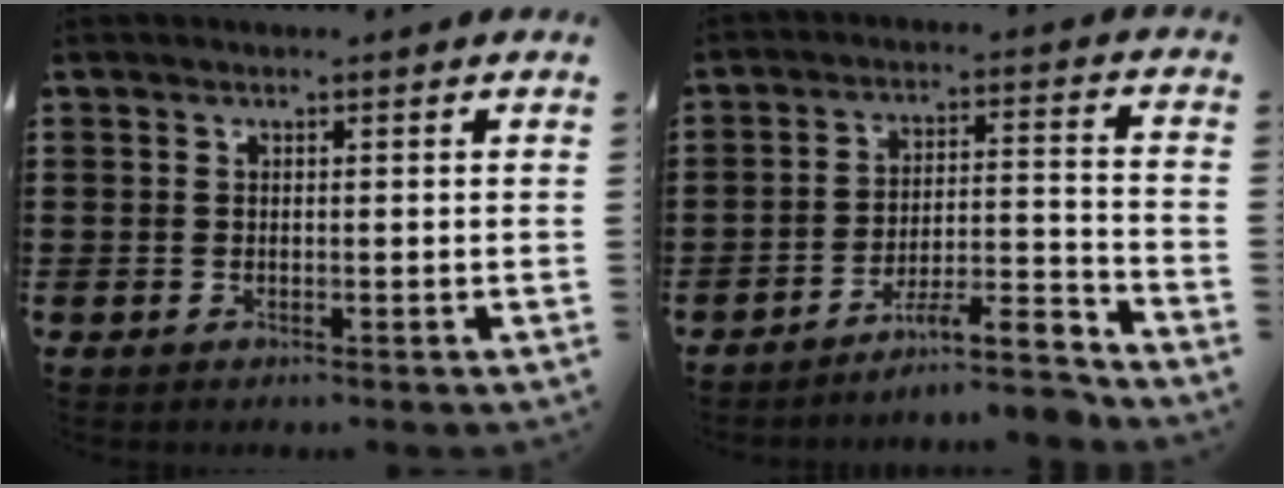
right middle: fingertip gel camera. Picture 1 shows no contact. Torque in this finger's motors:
{"motor_torque": [1.52, 0.62, 0.37, 0.11]}